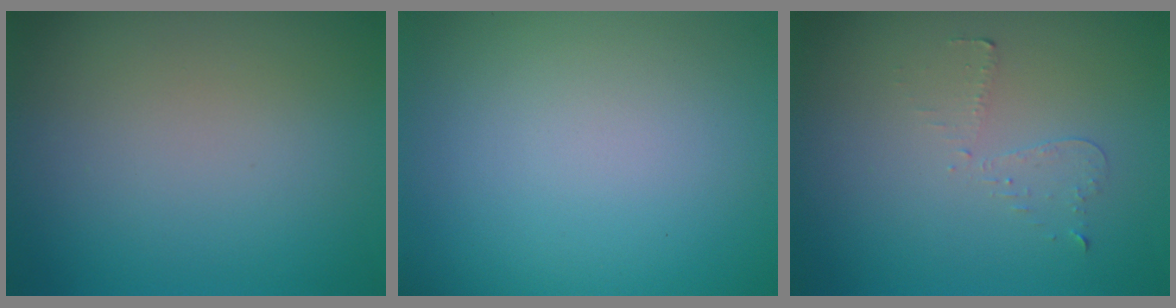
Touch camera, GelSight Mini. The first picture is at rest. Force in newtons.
{"total": 0.0}
{"total": 0.9, "press": 0.8, "slide": 0.4}